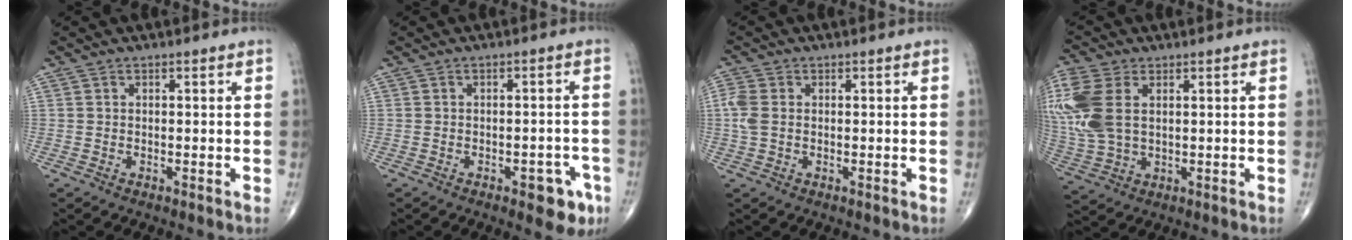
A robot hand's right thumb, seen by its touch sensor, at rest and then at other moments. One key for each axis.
{"total": 6.1, "fx": -3.1, "fy": 2.8, "fz": 4.4, "tx": -0.029, "ty": 0.017, "tz": -0.033}
{"total": 3.7, "fx": 0.1, "fy": 2.4, "fz": 2.8, "tx": -0.090, "ty": 0.005, "tz": -0.001}
{"total": 14.7, "fx": 3.4, "fy": 9.1, "fz": 11.0, "tx": -0.289, "ty": 0.000, "tz": 0.074}